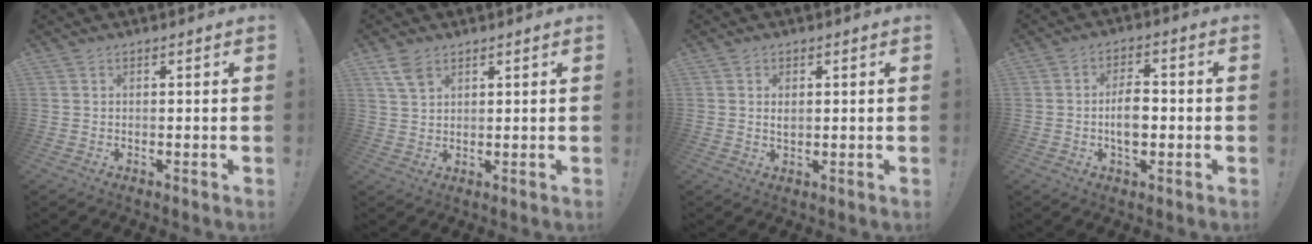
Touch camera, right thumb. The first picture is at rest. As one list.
[{"total": 5.1, "force": [3.1, 2.8, 2.9], "torque": [-0.046, -0.012, 0.060]}, {"total": 1.6, "force": [0.4, 0.9, 1.2], "torque": [-0.017, -0.002, 0.006]}, {"total": 7.3, "force": [-1.3, 4.1, 5.9], "torque": [-0.099, 0.005, -0.028]}]